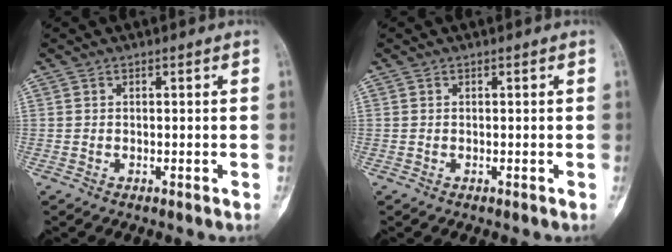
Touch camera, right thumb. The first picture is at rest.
{"total": 0.0}